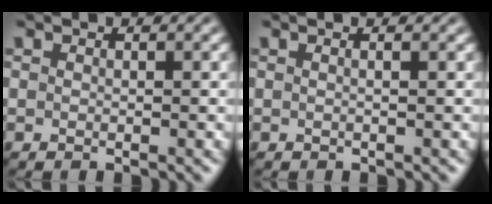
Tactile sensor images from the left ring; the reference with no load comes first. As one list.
[{"total": 1.8, "force": [0.7, 1.0, 1.4], "torque": [-0.004, 0.007, -0.021]}]